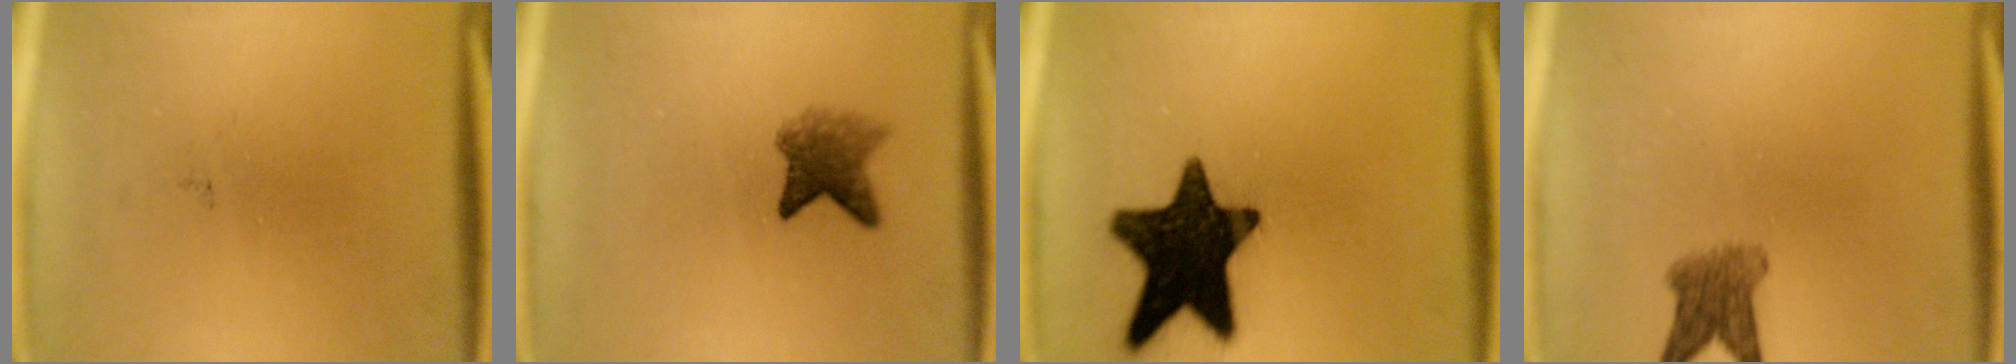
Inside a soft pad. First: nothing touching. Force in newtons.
{"total": 4.1}
{"total": 17.4}
{"total": 4.3}